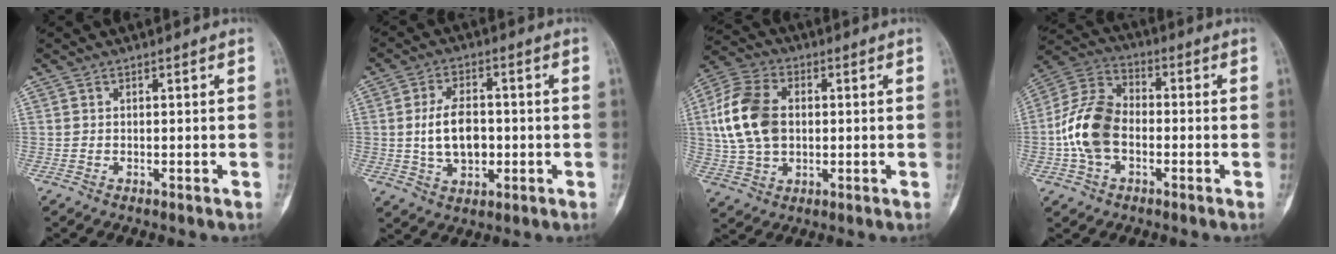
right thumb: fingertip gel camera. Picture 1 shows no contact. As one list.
[{"total": 9.0, "force": [-0.5, 5.6, 7.0], "torque": [-0.108, 0.004, -0.005]}, {"total": 14.4, "force": [1.4, 9.7, 10.5], "torque": [-0.201, 0.011, 0.024]}, {"total": 12.8, "force": [-2.1, 8.5, 9.3], "torque": [-0.181, 0.035, -0.050]}]